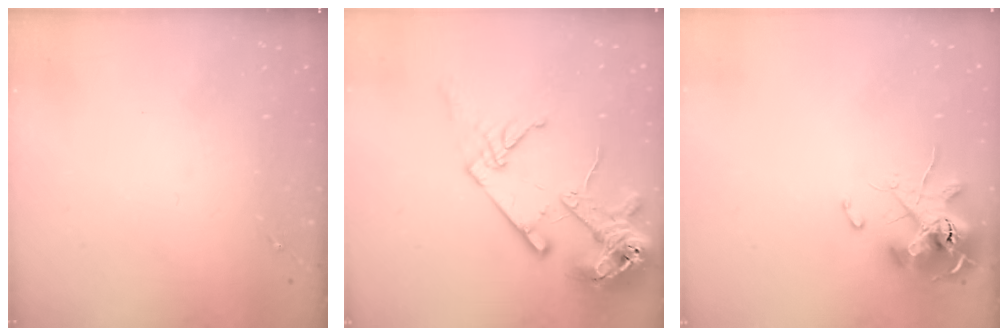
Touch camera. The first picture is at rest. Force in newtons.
{"total": 18.6, "press": 18.4, "slide": 2.2}
{"total": 13.7, "press": 13.6, "slide": 1.8}